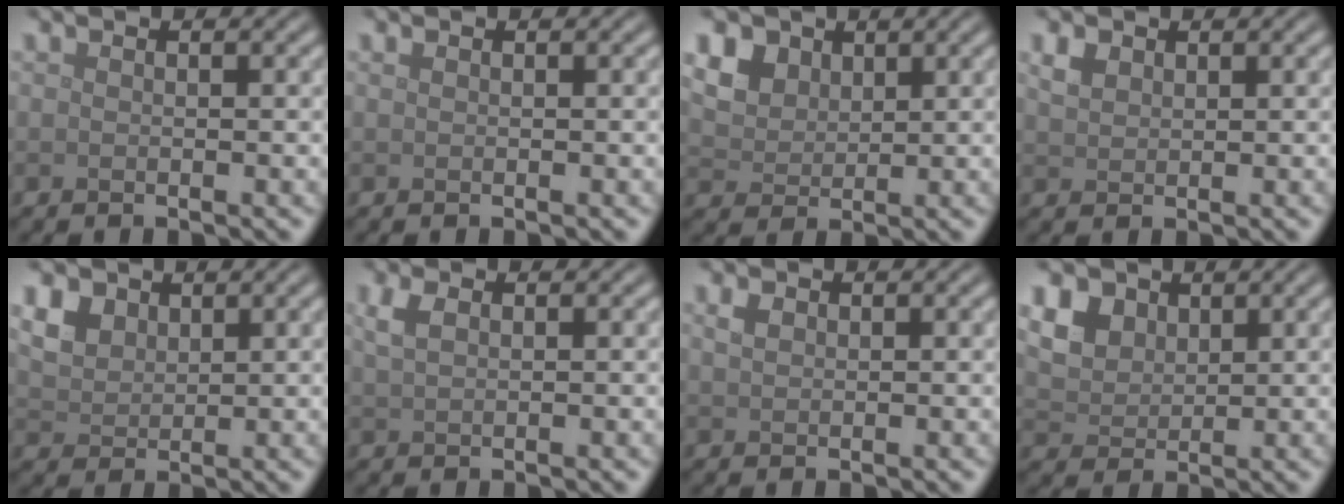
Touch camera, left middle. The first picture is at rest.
{"total": 0.0}
{"total": 6.7, "force": [3.5, 4.8, 3.0], "torque": [-0.105, 0.014, 0.067]}
{"total": 1.7, "force": [1.0, 1.1, 0.7], "torque": [-0.018, 0.003, 0.021]}
{"total": 5.0, "force": [2.8, 3.4, 2.3], "torque": [-0.077, 0.007, 0.060]}
{"total": 1.9, "force": [0.9, 1.1, 1.3], "torque": [-0.033, 0.003, 0.019]}
{"total": 1.2, "force": [0.5, 0.9, 0.6], "torque": [-0.012, 0.003, 0.009]}
{"total": 6.9, "force": [3.5, 4.9, 3.3], "torque": [-0.108, 0.016, 0.065]}